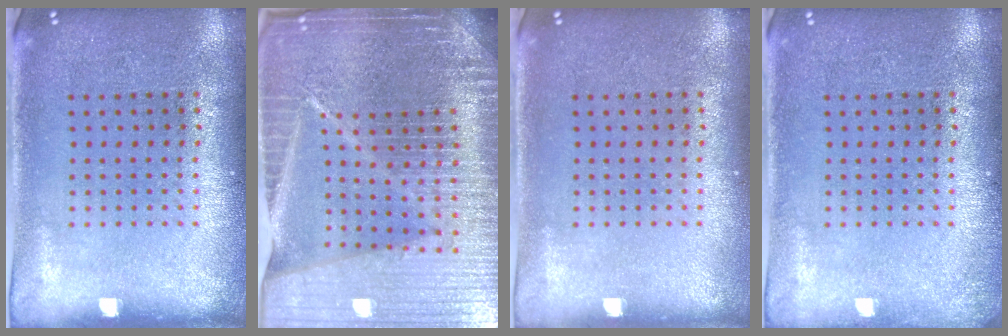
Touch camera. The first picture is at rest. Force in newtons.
{"total": 7.2, "press": 6.1, "slide": 3.7}
{"total": 0.0}
{"total": 0.9, "press": 0.9, "slide": 0.2}